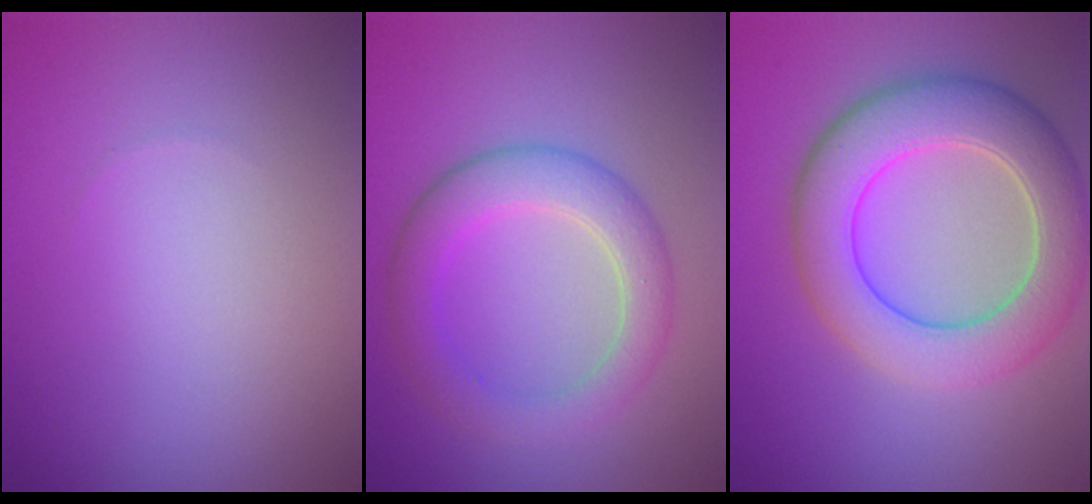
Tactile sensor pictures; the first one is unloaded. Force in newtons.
{"total": 4.5, "press": 4.4, "slide": 0.4}
{"total": 7.8, "press": 7.8, "slide": 0.3}